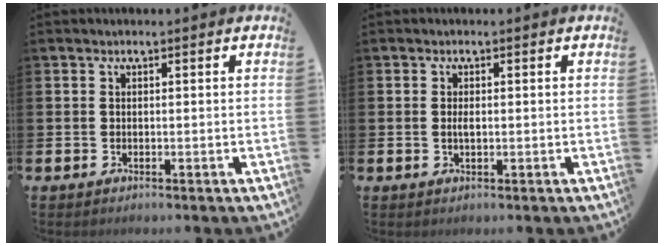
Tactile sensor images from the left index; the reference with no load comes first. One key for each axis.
{"total": 1.1, "fx": 0.1, "fy": 0.4, "fz": 1.0, "tx": -0.013, "ty": 0.001, "tz": -0.002}